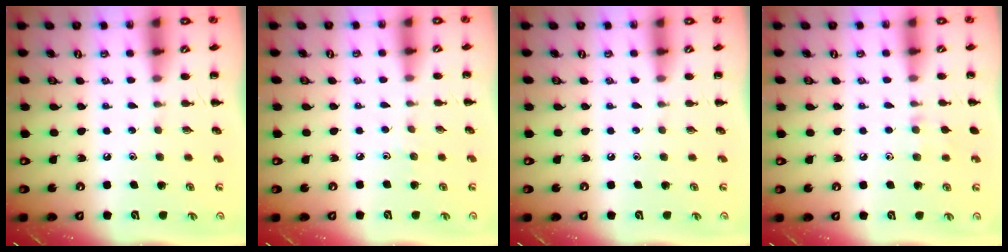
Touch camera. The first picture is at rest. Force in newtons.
{"total": 2.4, "press": 2.2, "slide": 1.0}
{"total": 0.0}
{"total": 6.7, "press": 6.4, "slide": 1.8}